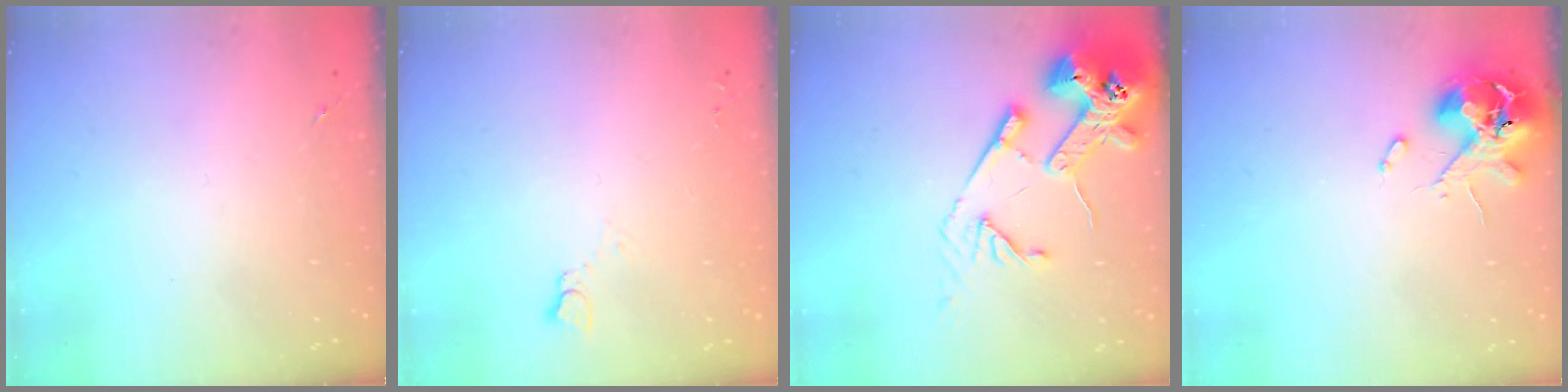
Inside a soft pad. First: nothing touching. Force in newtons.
{"total": 2.5, "press": 2.5, "slide": 0.2}
{"total": 16.6, "press": 16.5, "slide": 2.0}
{"total": 10.7, "press": 10.6, "slide": 1.4}